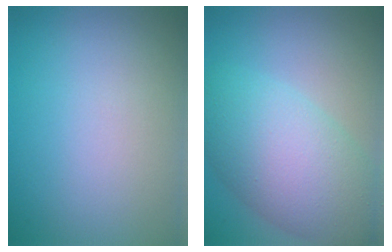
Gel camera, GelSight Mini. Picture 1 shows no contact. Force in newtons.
{"total": 8.4, "press": 8.4, "slide": 0.3}